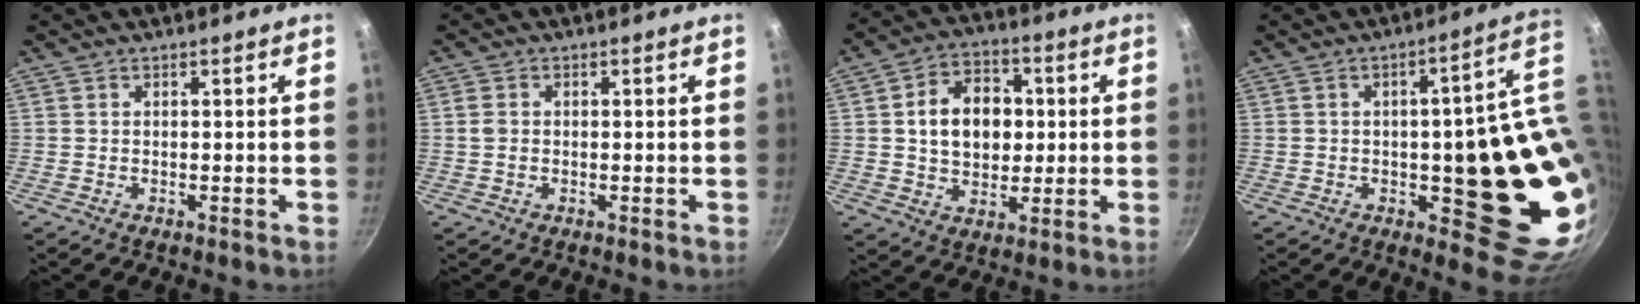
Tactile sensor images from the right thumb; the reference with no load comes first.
{"total": 1.3, "force": [-0.1, 1.1, 0.8], "torque": [-0.017, 0.003, -0.004]}
{"total": 12.9, "force": [1.4, 9.6, 8.4], "torque": [-0.099, 0.013, 0.020]}
{"total": 20.8, "force": [0.6, 7.3, 19.4], "torque": [-0.185, -0.023, 0.012]}